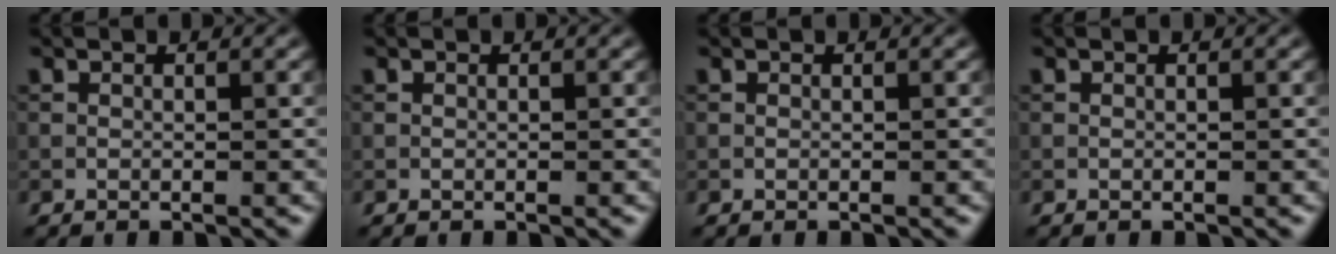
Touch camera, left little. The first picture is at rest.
{"total": 0.0}
{"total": 0.0}
{"total": 0.0}